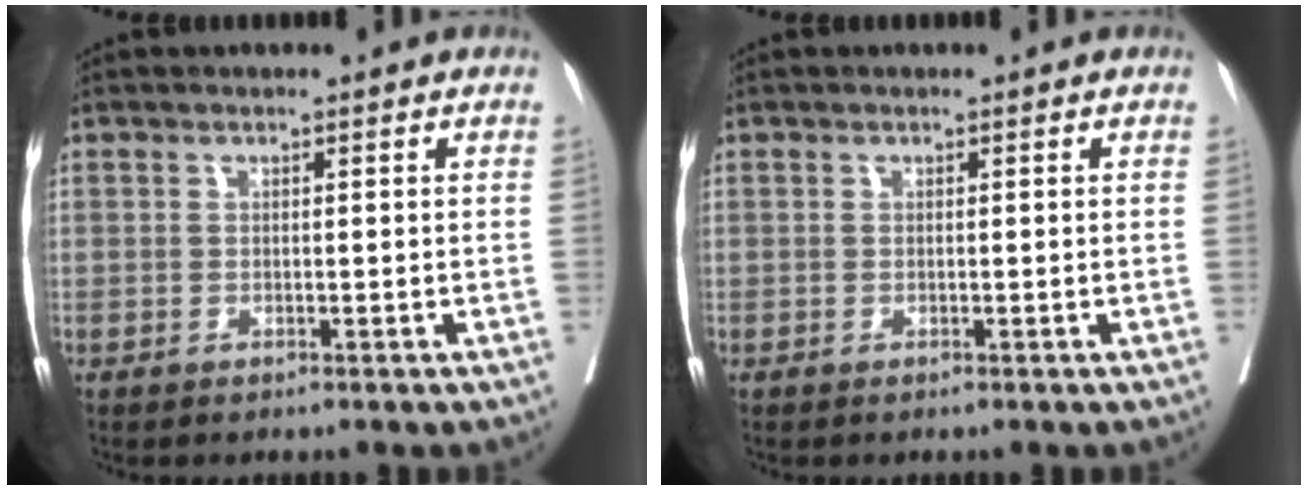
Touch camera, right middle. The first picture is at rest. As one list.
[{"total": 0.0}]